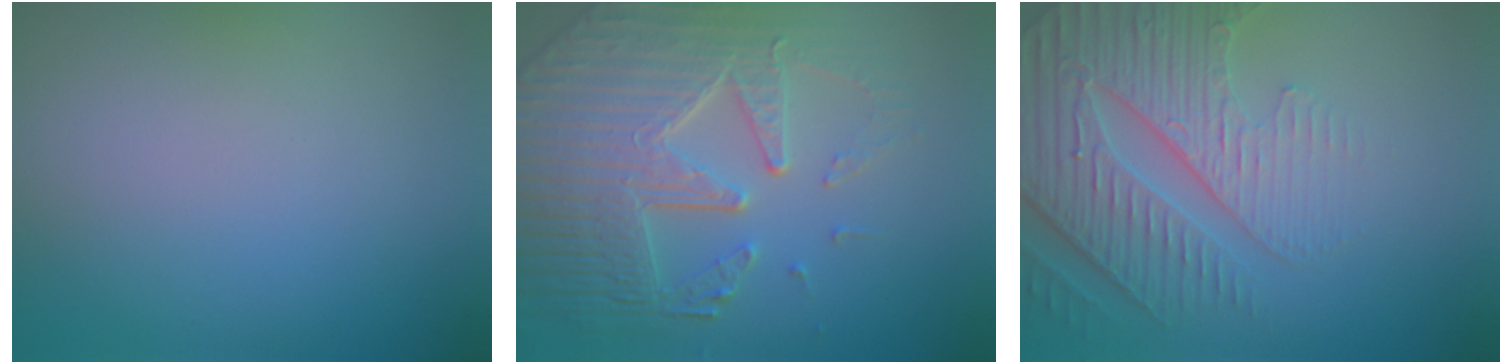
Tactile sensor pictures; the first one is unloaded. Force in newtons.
{"total": 8.8, "press": 6.0, "slide": 6.4}
{"total": 6.3, "press": 5.1, "slide": 3.7}